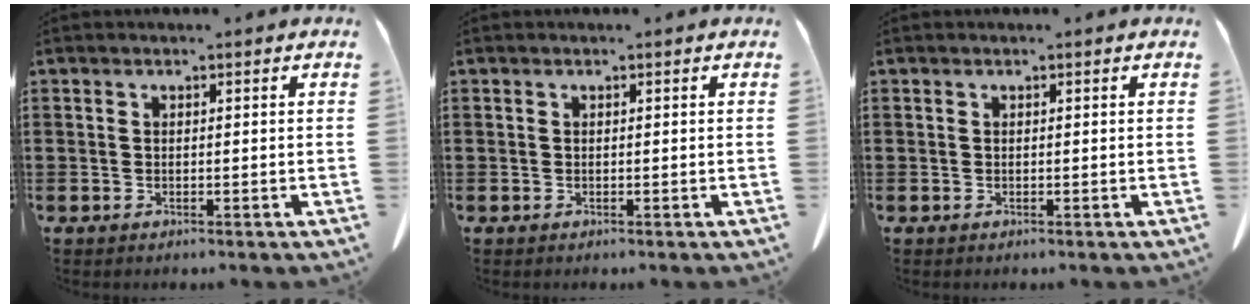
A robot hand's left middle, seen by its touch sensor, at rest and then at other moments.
{"total": 0.0}
{"total": 0.0}